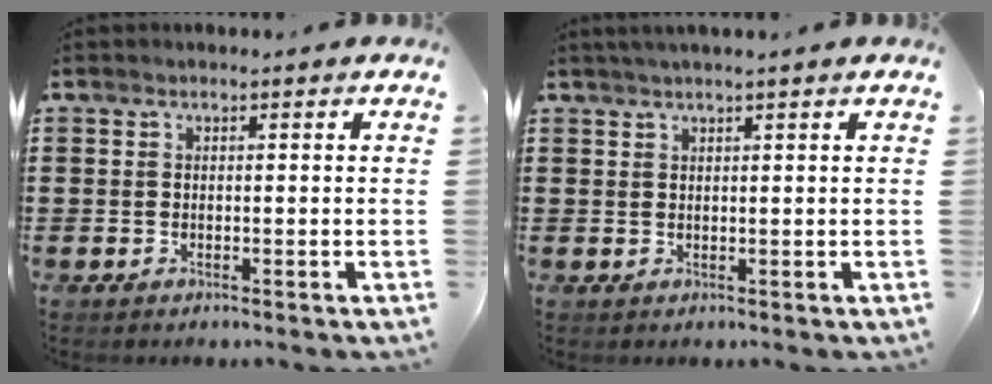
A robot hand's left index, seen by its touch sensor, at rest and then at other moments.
{"total": 1.3, "force": [1.1, -0.2, 0.8], "torque": [-0.016, 0.000, 0.019]}